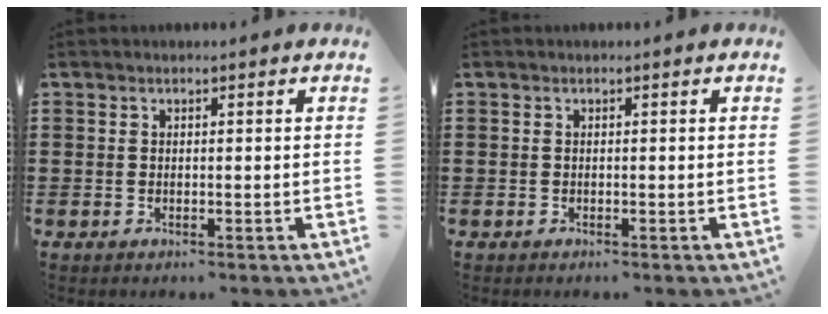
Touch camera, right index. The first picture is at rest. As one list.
[{"total": 0.0}]